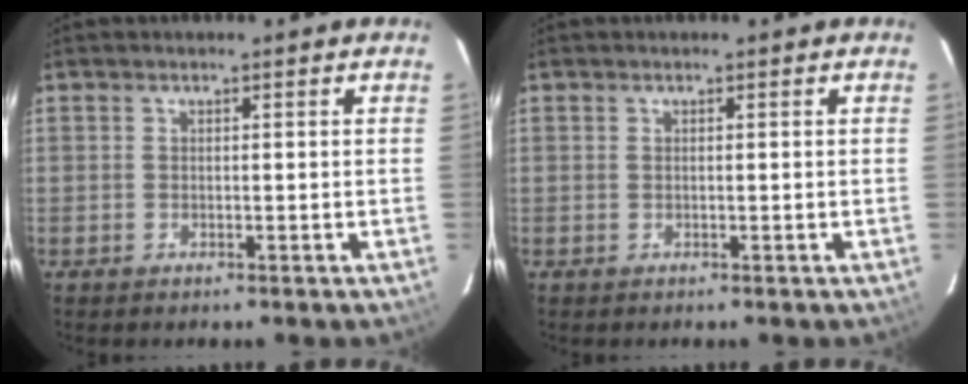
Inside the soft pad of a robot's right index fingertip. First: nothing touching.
{"total": 0.0}